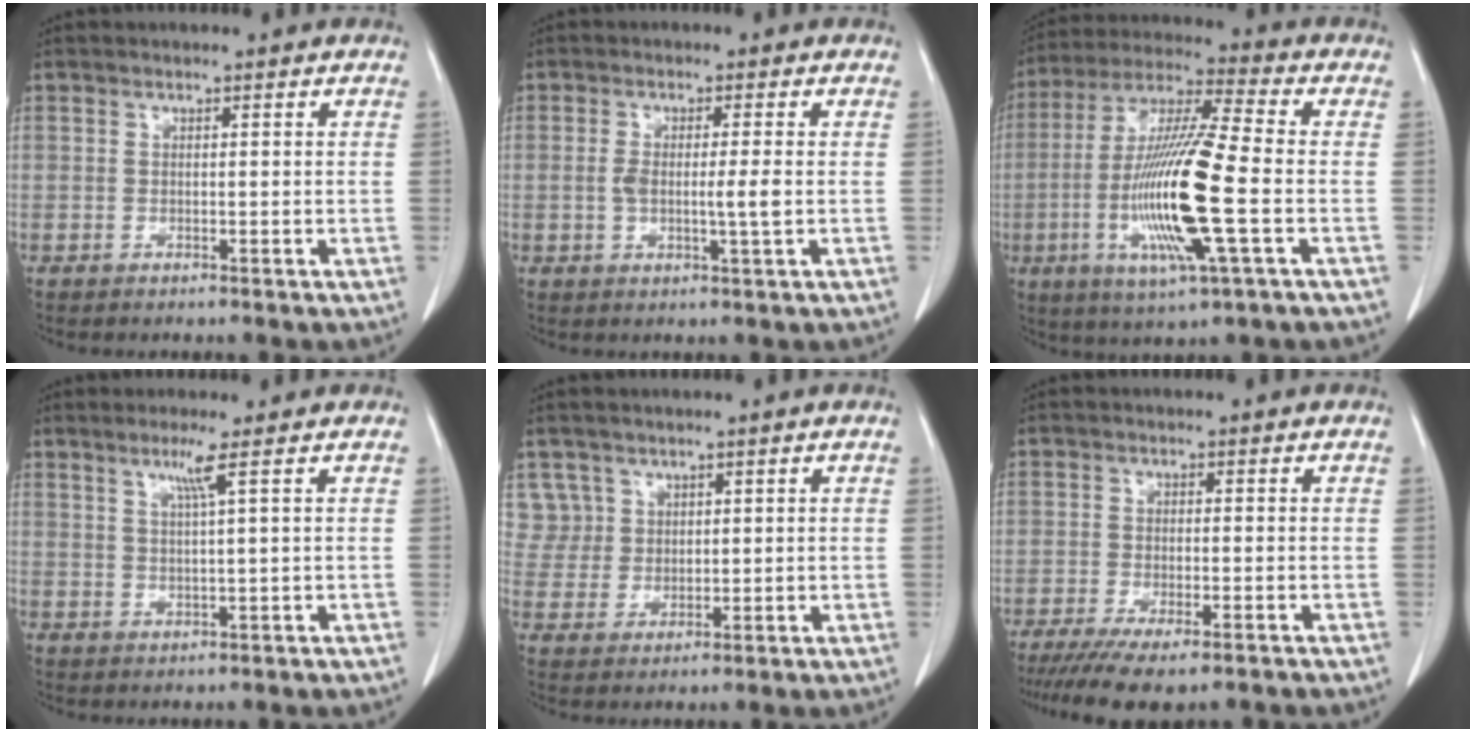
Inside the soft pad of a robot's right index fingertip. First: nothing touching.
{"total": 4.5, "force": [-0.5, 0.4, 4.4], "torque": [-0.087, -0.001, -0.007]}
{"total": 17.9, "force": [-3.9, 1.0, 17.4], "torque": [-0.357, -0.016, -0.077]}
{"total": 3.3, "force": [1.7, -0.9, 2.7], "torque": [-0.054, -0.007, 0.035]}
{"total": 5.3, "force": [2.8, 4.6, -0.3], "torque": [0.017, 0.006, 0.059]}
{"total": 9.7, "force": [-7.1, 2.3, 6.1], "torque": [-0.092, -0.019, -0.109]}